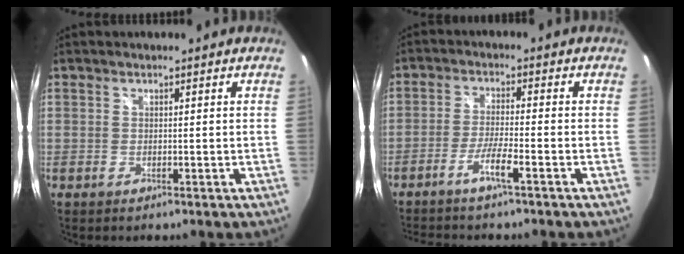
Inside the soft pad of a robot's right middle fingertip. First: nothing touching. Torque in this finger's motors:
{"motor_torque": [1.08, -1.06, 0.10, 0.06]}